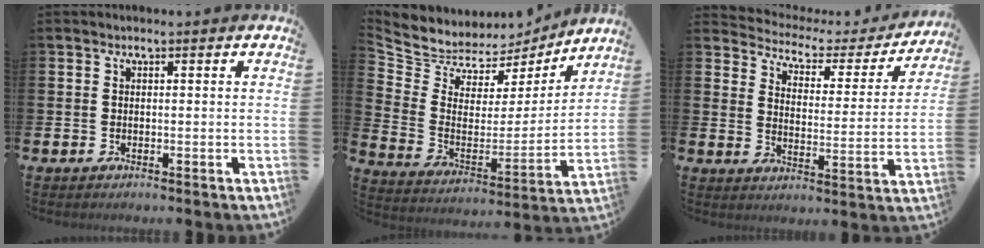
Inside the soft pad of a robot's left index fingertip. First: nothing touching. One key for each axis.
{"total": 7.3, "fx": 6.6, "fy": 3.0, "fz": 0.0, "tx": -0.054, "ty": -0.054, "tz": 0.115}
{"total": 3.8, "fx": 3.3, "fy": 1.8, "fz": 0.8, "tx": -0.041, "ty": -0.026, "tz": 0.045}